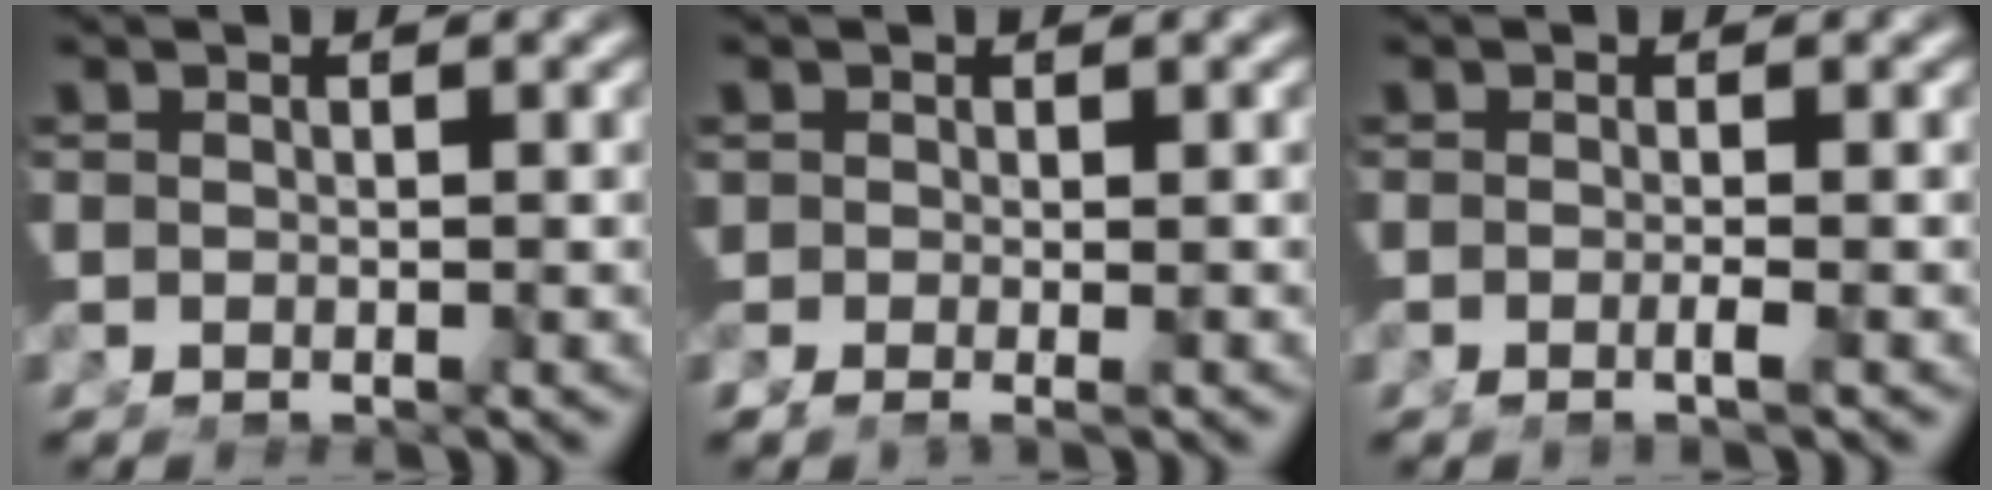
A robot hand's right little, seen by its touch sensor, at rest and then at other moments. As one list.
[{"total": 1.6, "force": [-0.6, 0.8, 1.2], "torque": [-0.034, -0.021, 0.002]}, {"total": 1.2, "force": [-0.5, -0.3, 1.0], "torque": [-0.019, -0.002, -0.011]}]